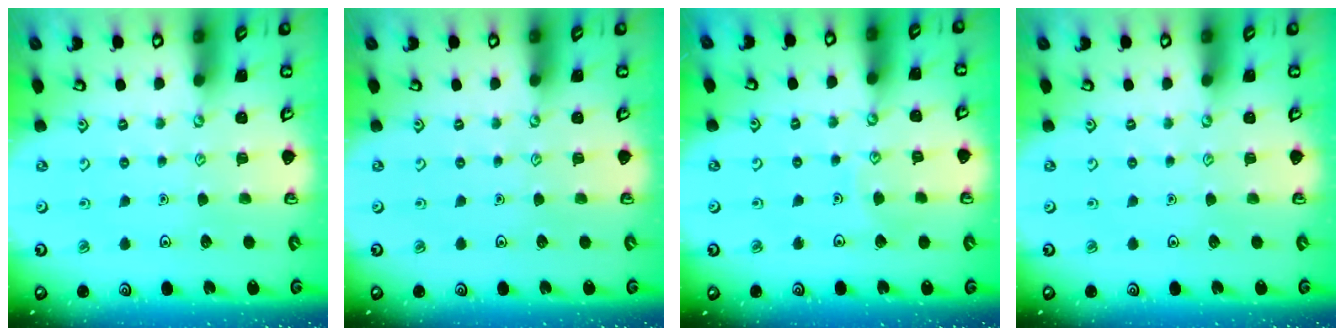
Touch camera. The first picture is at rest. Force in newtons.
{"total": 0.0}
{"total": 4.8, "press": 4.8, "slide": 0.2}
{"total": 0.0}